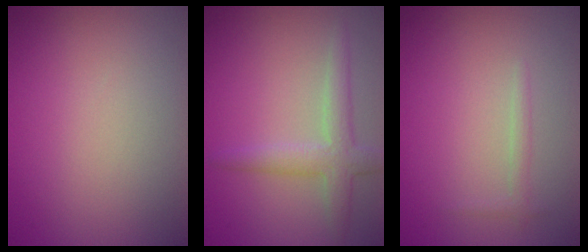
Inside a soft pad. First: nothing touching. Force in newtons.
{"total": 3.1, "press": 3.1, "slide": 0.0}
{"total": 0.9, "press": 0.9, "slide": 0.1}